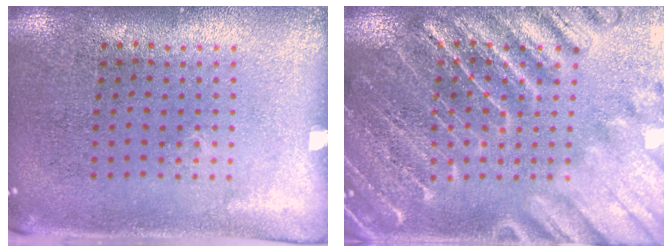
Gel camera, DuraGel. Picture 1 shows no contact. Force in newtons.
{"total": 3.6, "press": 3.6, "slide": 0.4}